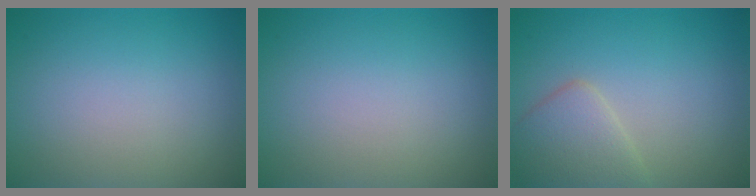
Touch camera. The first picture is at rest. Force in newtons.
{"total": 0.0}
{"total": 3.3, "press": 3.3, "slide": 0.1}